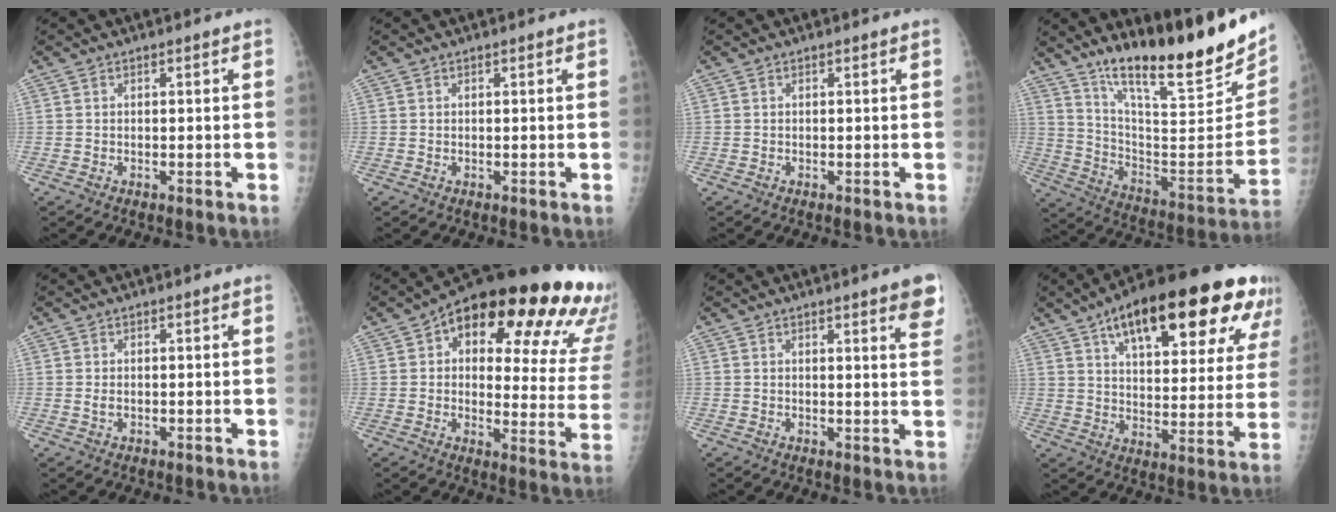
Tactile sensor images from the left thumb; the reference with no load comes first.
{"total": 0.0}
{"total": 0.0}
{"total": 26.1, "force": [18.4, 4.9, 17.8], "torque": [-0.249, -0.091, 0.301]}
{"total": 1.2, "force": [0.1, 0.7, 1.0], "torque": [-0.015, 0.001, 0.004]}
{"total": 28.1, "force": [15.4, 10.5, 21.1], "torque": [-0.226, -0.029, 0.191]}
{"total": 6.1, "force": [3.5, 0.9, 4.9], "torque": [-0.047, -0.014, 0.040]}
{"total": 28.8, "force": [15.6, 10.5, 21.8], "torque": [-0.289, -0.008, 0.227]}